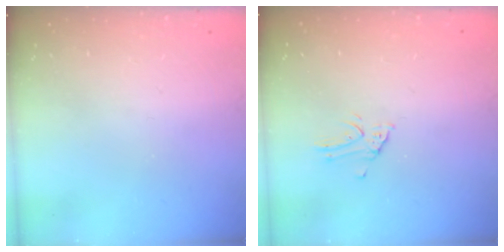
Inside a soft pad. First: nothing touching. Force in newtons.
{"total": 2.8, "press": 2.8, "slide": 0.3}